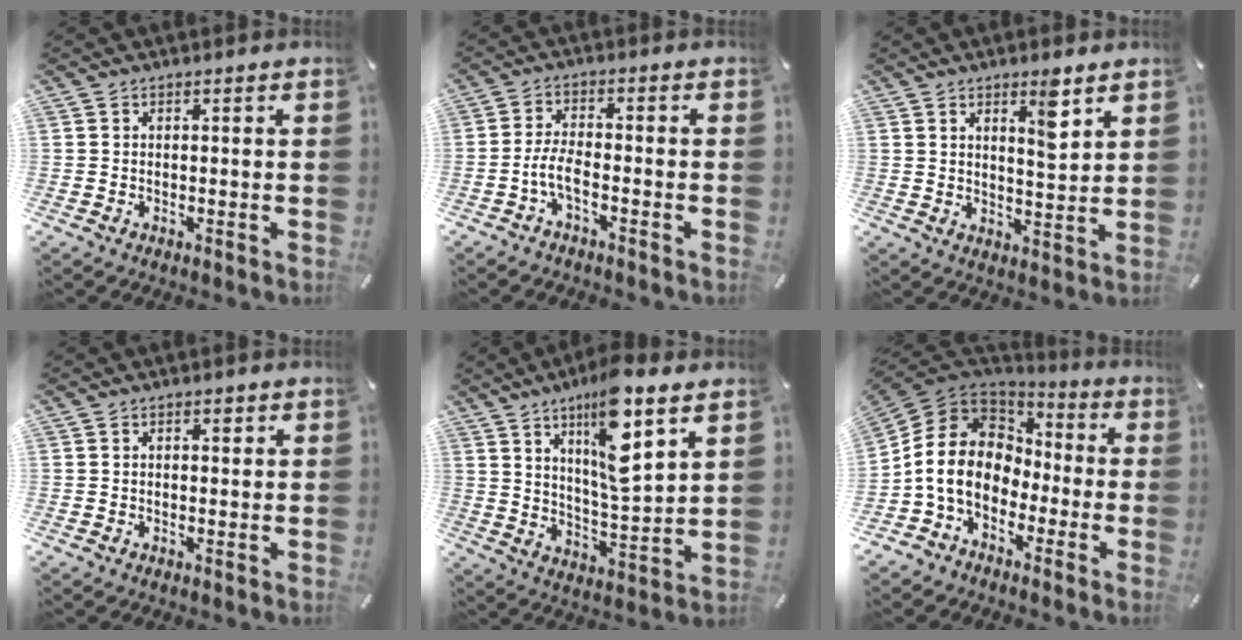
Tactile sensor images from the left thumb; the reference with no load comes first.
{"total": 5.1, "force": [-2.5, 1.7, 4.1], "torque": [-0.090, 0.004, -0.048]}
{"total": 6.3, "force": [4.1, 1.4, 4.6], "torque": [-0.061, -0.030, 0.062]}
{"total": 2.6, "force": [0.9, 1.5, 1.9], "torque": [-0.024, 0.000, 0.009]}
{"total": 15.3, "force": [8.5, 4.0, 12.1], "torque": [-0.200, -0.039, 0.138]}
{"total": 13.2, "force": [-2.6, 11.2, 6.5], "torque": [-0.164, 0.022, -0.047]}